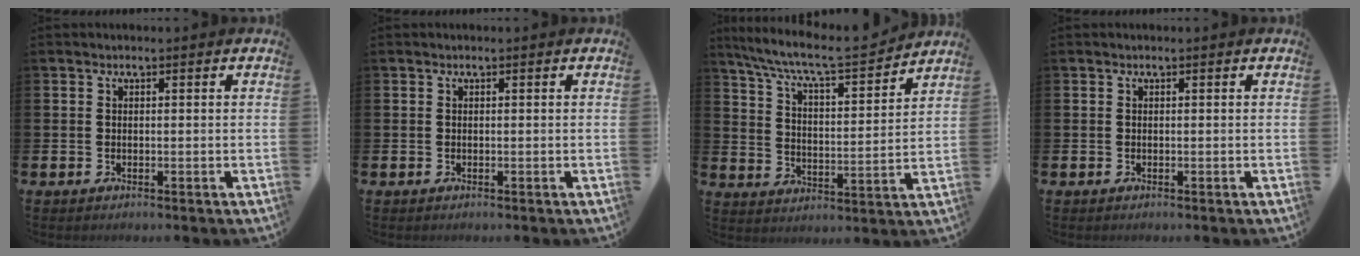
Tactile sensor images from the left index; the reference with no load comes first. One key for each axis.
{"total": 0.0}
{"total": 8.2, "fx": 7.6, "fy": 0.9, "fz": 3.0, "tx": -0.088, "ty": -0.055, "tz": 0.126}
{"total": 0.0}